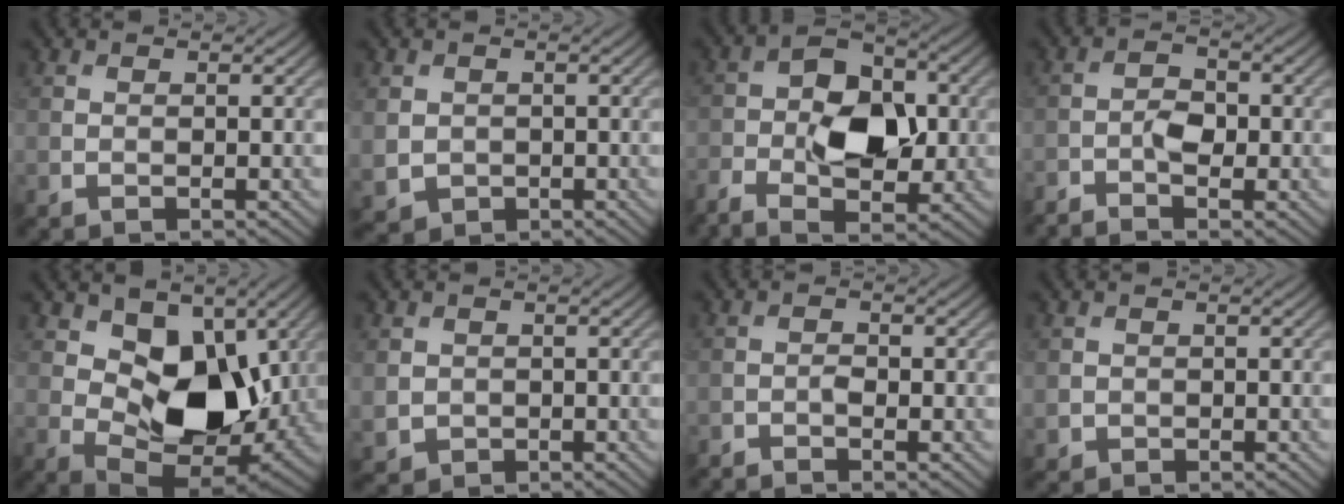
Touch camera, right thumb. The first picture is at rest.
{"total": 3.3, "force": [0.1, 3.1, 1.2], "torque": [-0.046, -0.012, 0.003]}
{"total": 10.5, "force": [-2.2, 6.0, 8.3], "torque": [-0.155, 0.000, -0.044]}
{"total": 3.2, "force": [-1.8, 1.3, 2.2], "torque": [-0.043, 0.006, -0.041]}
{"total": 11.9, "force": [2.4, 7.6, 8.8], "torque": [-0.141, -0.021, 0.038]}
{"total": 2.6, "force": [0.0, 2.5, 0.7], "torque": [-0.029, -0.011, 0.002]}
{"total": 1.3, "force": [-1.0, 0.4, 0.7], "torque": [-0.014, 0.002, -0.022]}
{"total": 1.4, "force": [-0.2, 1.4, 0.2], "torque": [-0.002, -0.008, -0.006]}